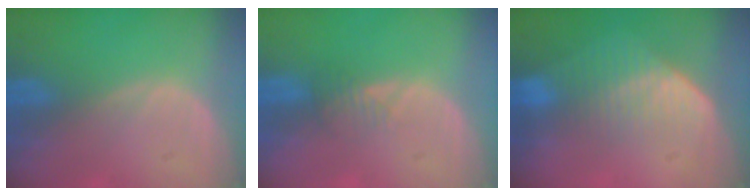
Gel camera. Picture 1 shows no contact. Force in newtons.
{"total": 1.6, "press": 1.6, "slide": 0.2}
{"total": 7.2, "press": 6.1, "slide": 3.8}